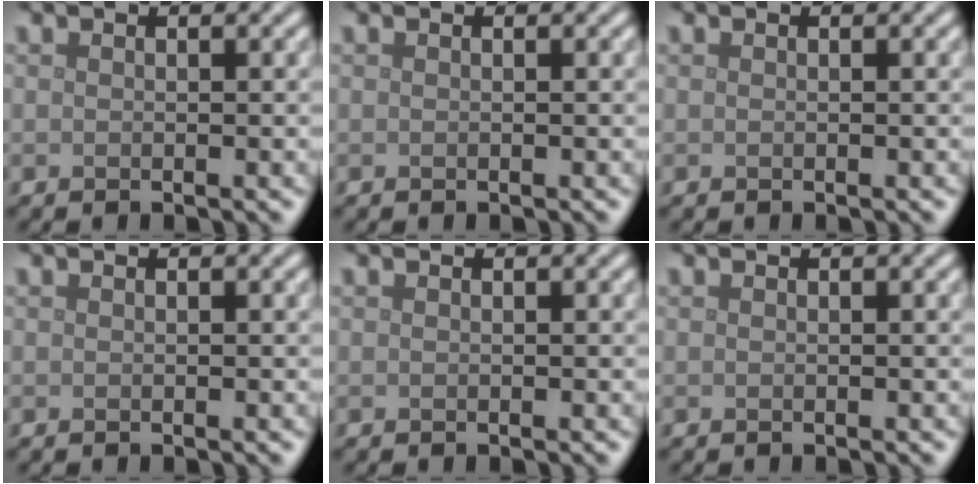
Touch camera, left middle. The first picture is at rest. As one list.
[{"total": 0.0}, {"total": 0.0}, {"total": 0.0}, {"total": 0.0}, {"total": 0.0}]